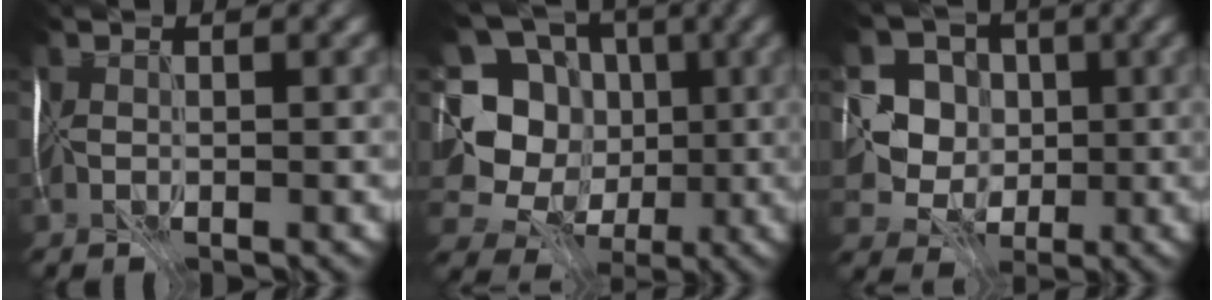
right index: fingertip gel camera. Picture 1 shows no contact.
{"total": 10.2, "force": [0.4, 9.7, 3.2], "torque": [-0.091, 0.033, 0.006]}
{"total": 4.0, "force": [0.8, 3.8, 0.9], "torque": [-0.010, -0.001, 0.009]}